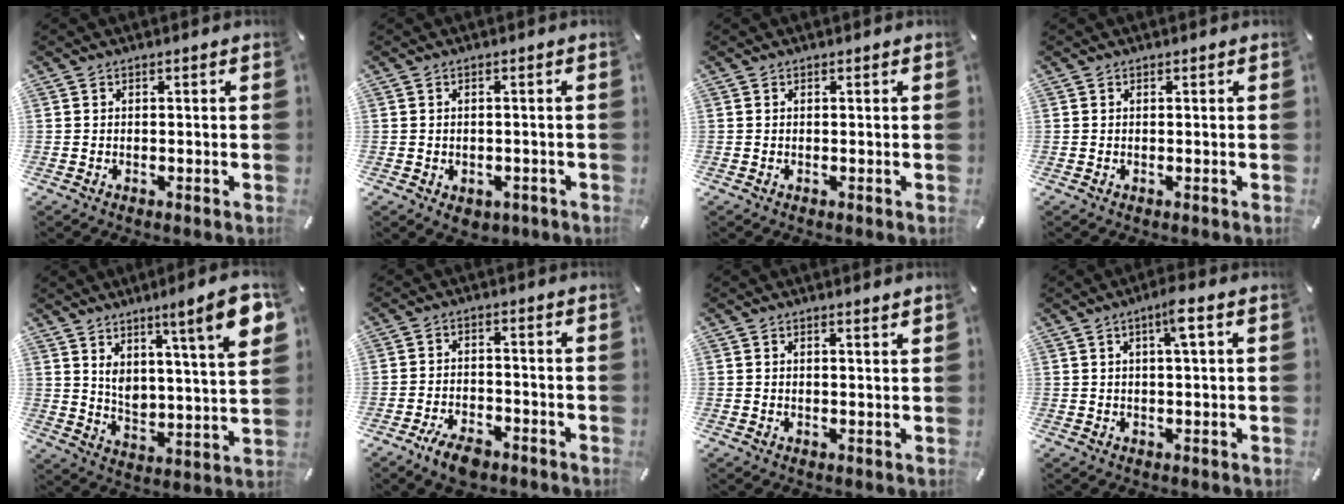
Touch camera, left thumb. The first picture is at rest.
{"total": 2.5, "force": [-1.1, 2.0, 1.0], "torque": [-0.020, 0.003, -0.021]}
{"total": 0.0}
{"total": 0.0}
{"total": 13.2, "force": [8.6, 2.4, 9.7], "torque": [-0.157, -0.045, 0.136]}
{"total": 5.5, "force": [-3.9, 2.6, 2.8], "torque": [-0.052, 0.021, -0.072]}
{"total": 1.2, "force": [1.1, 0.0, 0.6], "torque": [-0.011, -0.002, 0.020]}
{"total": 4.7, "force": [1.9, 0.7, 4.2], "torque": [-0.076, -0.001, 0.029]}